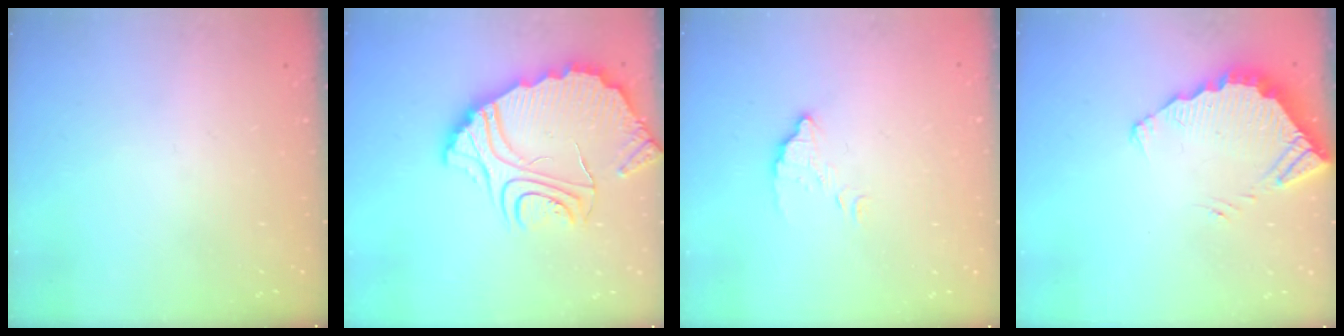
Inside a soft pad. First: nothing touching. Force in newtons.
{"total": 12.4, "press": 12.4, "slide": 1.2}
{"total": 3.5, "press": 3.5, "slide": 0.3}
{"total": 3.9, "press": 3.9, "slide": 0.3}